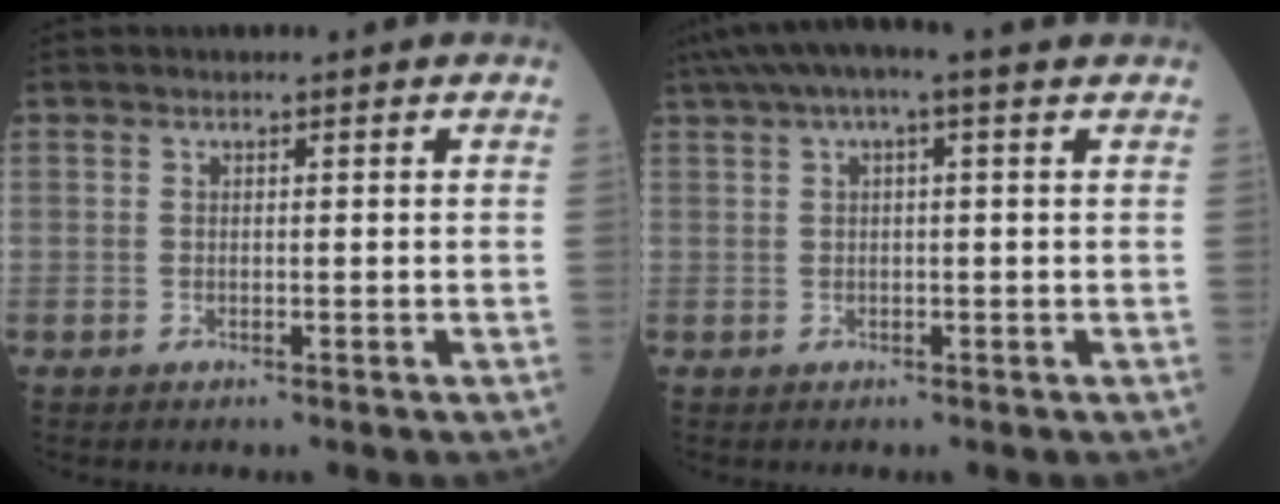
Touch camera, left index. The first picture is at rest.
{"total": 6.0, "force": [3.6, 0.7, 4.8], "torque": [-0.088, 0.046, 0.058]}